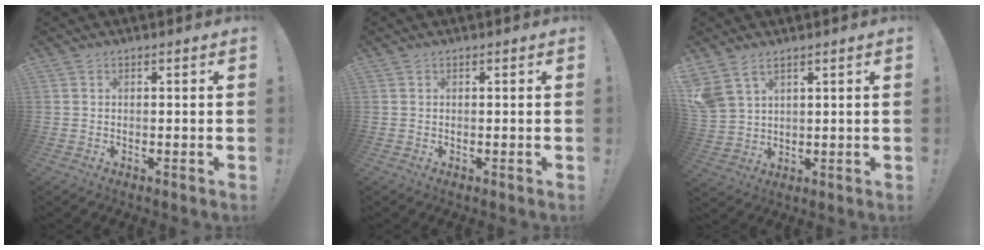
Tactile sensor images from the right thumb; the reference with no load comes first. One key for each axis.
{"total": 0.0}
{"total": 6.9, "fx": 4.4, "fy": 4.0, "fz": 3.5, "tx": -0.078, "ty": -0.015, "tz": 0.091}